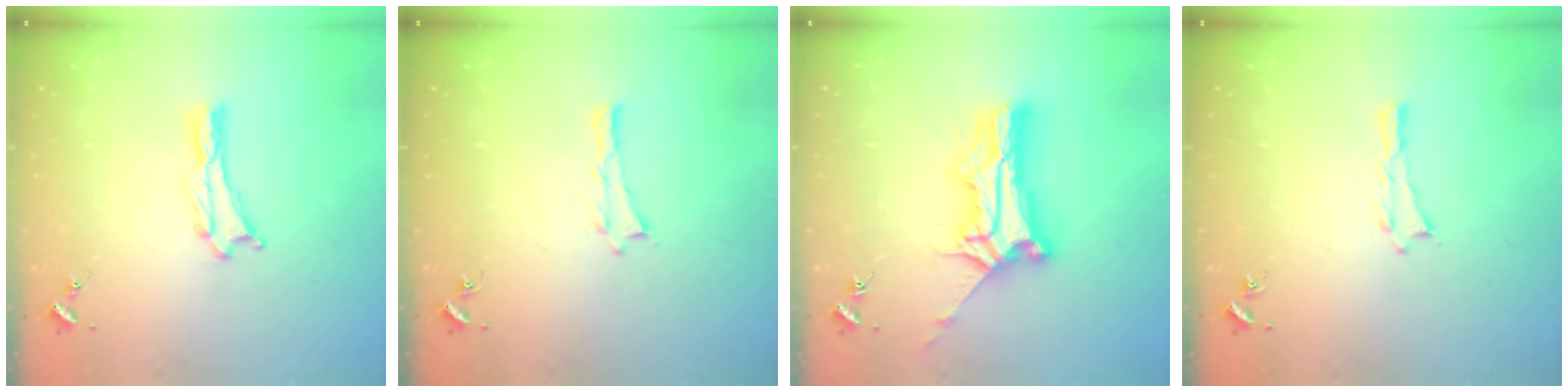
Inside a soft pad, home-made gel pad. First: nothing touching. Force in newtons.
{"total": 0.0}
{"total": 11.4, "press": 11.3, "slide": 1.0}
{"total": 0.0}